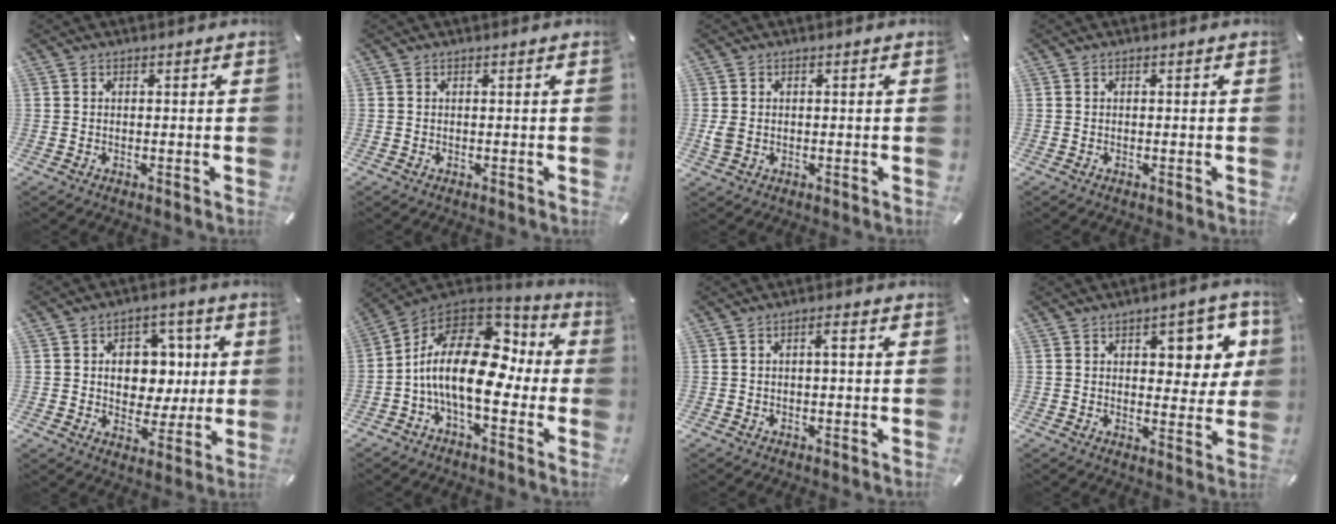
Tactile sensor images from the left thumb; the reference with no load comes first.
{"total": 0.0}
{"total": 2.4, "force": [-0.2, 1.9, 1.5], "torque": [-0.025, 0.006, -0.004]}
{"total": 0.0}
{"total": 9.8, "force": [1.0, 8.5, 4.6], "torque": [-0.065, 0.003, 0.021]}
{"total": 19.3, "force": [-0.7, 9.6, 16.7], "torque": [-0.323, -0.003, -0.011]}
{"total": 1.9, "force": [0.0, 0.6, 1.8], "torque": [-0.036, 0.008, -0.003]}
{"total": 10.0, "force": [3.7, 5.5, 7.5], "torque": [-0.078, -0.017, 0.053]}